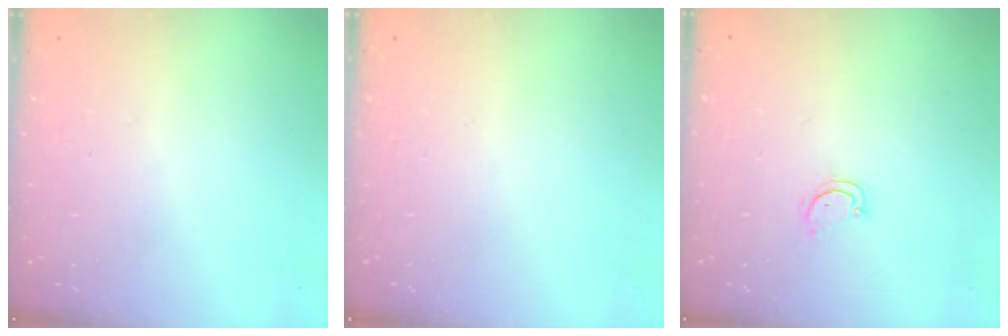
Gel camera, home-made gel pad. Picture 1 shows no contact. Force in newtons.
{"total": 0.0}
{"total": 2.7, "press": 2.6, "slide": 0.3}